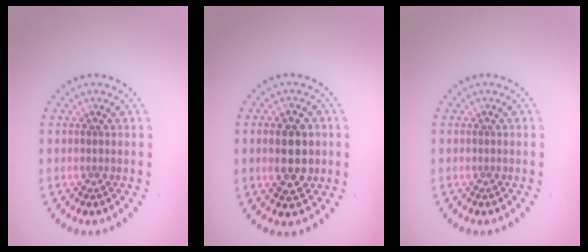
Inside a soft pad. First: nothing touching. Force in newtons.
{"total": 4.5, "press": 4.5, "slide": 0.2}
{"total": 0.0}